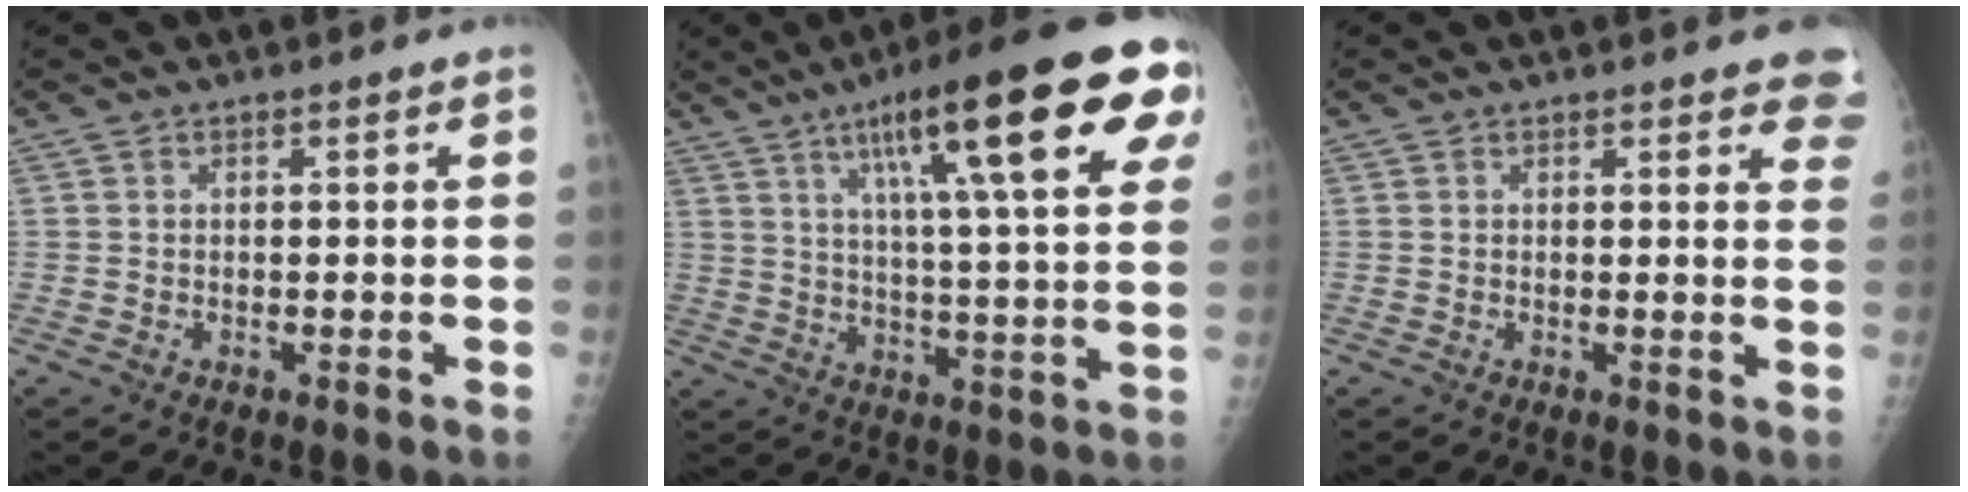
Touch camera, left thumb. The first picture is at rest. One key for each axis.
{"total": 24.7, "fx": 11.4, "fy": 4.7, "fz": 21.3, "tx": -0.305, "ty": -0.004, "tz": 0.166}
{"total": 6.4, "fx": 4.8, "fy": 2.1, "fz": 3.6, "tx": -0.009, "ty": -0.015, "tz": 0.040}